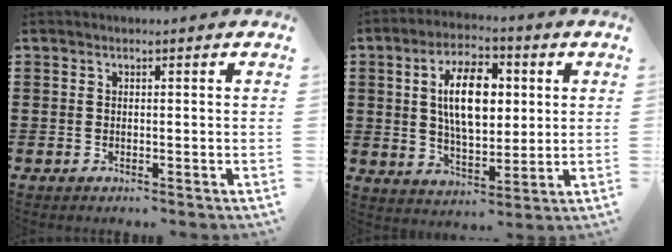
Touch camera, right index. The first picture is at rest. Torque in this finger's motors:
{"motor_torque": [1.16, 0.98, 0.36, 0.16]}